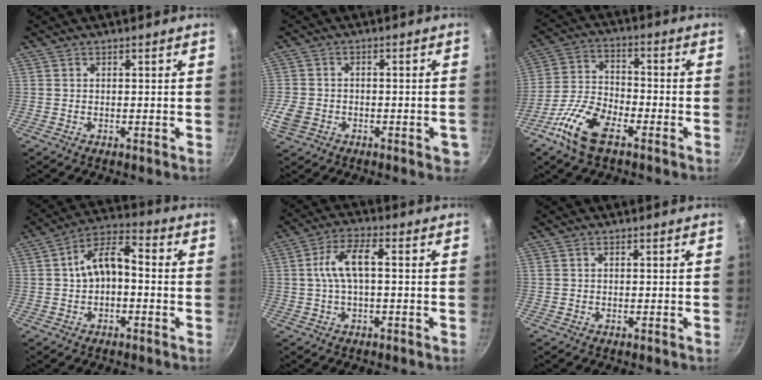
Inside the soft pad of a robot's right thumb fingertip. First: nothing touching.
{"total": 6.6, "force": [-2.4, 4.5, 4.1], "torque": [-0.074, 0.010, -0.039]}
{"total": 12.1, "force": [-6.6, 5.5, 8.4], "torque": [-0.164, 0.034, -0.137]}
{"total": 9.5, "force": [-0.2, 5.5, 7.7], "torque": [-0.112, 0.040, -0.011]}
{"total": 7.5, "force": [0.4, 2.9, 6.9], "torque": [-0.143, 0.021, 0.004]}
{"total": 0.6, "force": [0.3, 0.4, 0.4], "torque": [-0.007, 0.003, 0.004]}